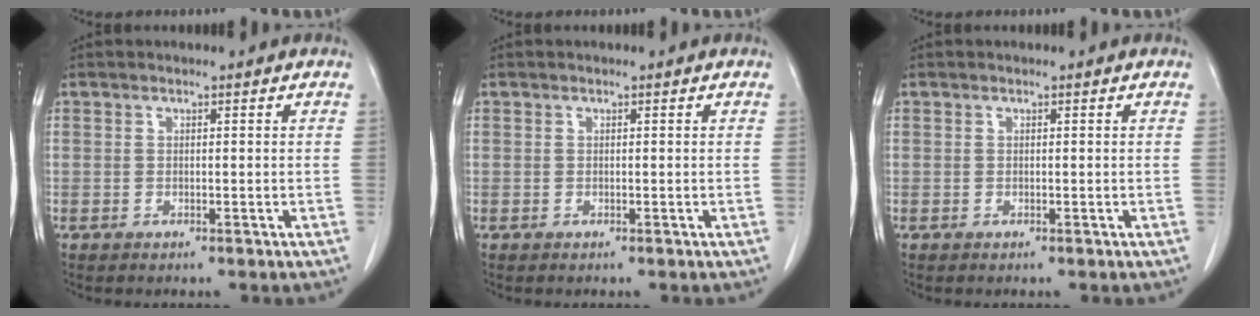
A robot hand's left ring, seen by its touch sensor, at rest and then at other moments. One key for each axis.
{"total": 0.0}
{"total": 0.0}